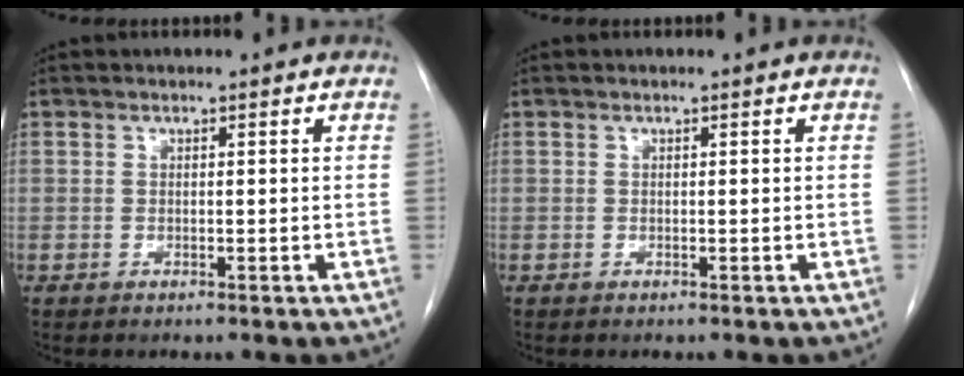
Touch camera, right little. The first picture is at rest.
{"total": 0.0}